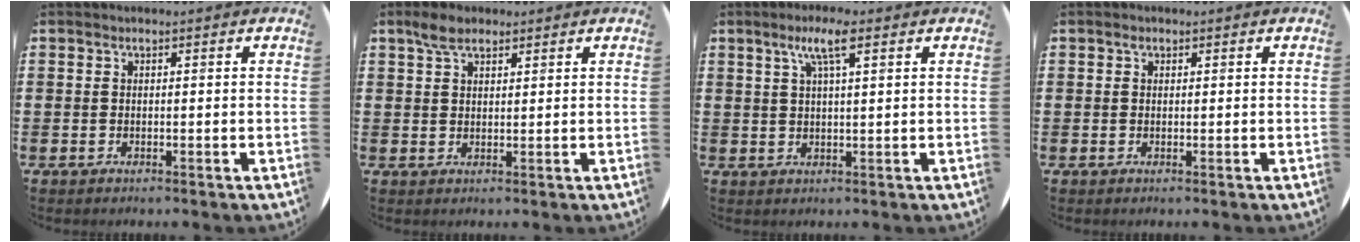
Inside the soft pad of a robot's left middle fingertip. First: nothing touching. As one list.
[{"total": 3.5, "force": [2.5, 1.6, 1.8], "torque": [-0.030, 0.005, 0.044]}, {"total": 4.9, "force": [2.7, 1.0, 4.0], "torque": [-0.076, 0.007, 0.042]}, {"total": 0.6, "force": [0.3, 0.4, 0.2], "torque": [0.005, 0.000, 0.004]}]